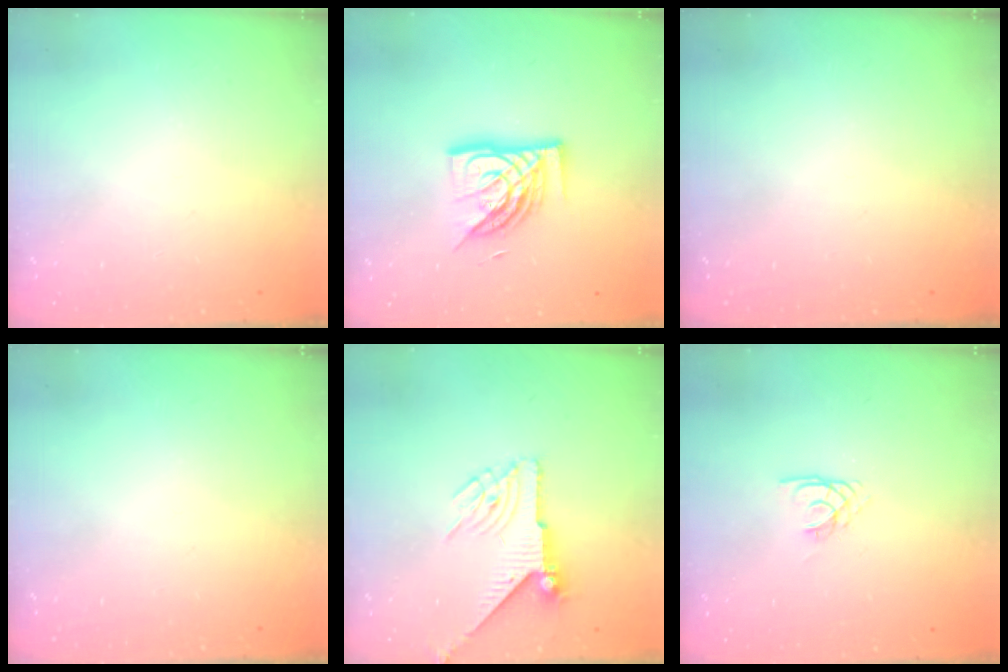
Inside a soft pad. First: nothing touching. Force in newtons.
{"total": 13.8, "press": 13.7, "slide": 1.3}
{"total": 0.0}
{"total": 0.0}
{"total": 6.2, "press": 6.2, "slide": 0.2}
{"total": 2.2, "press": 2.2, "slide": 0.3}